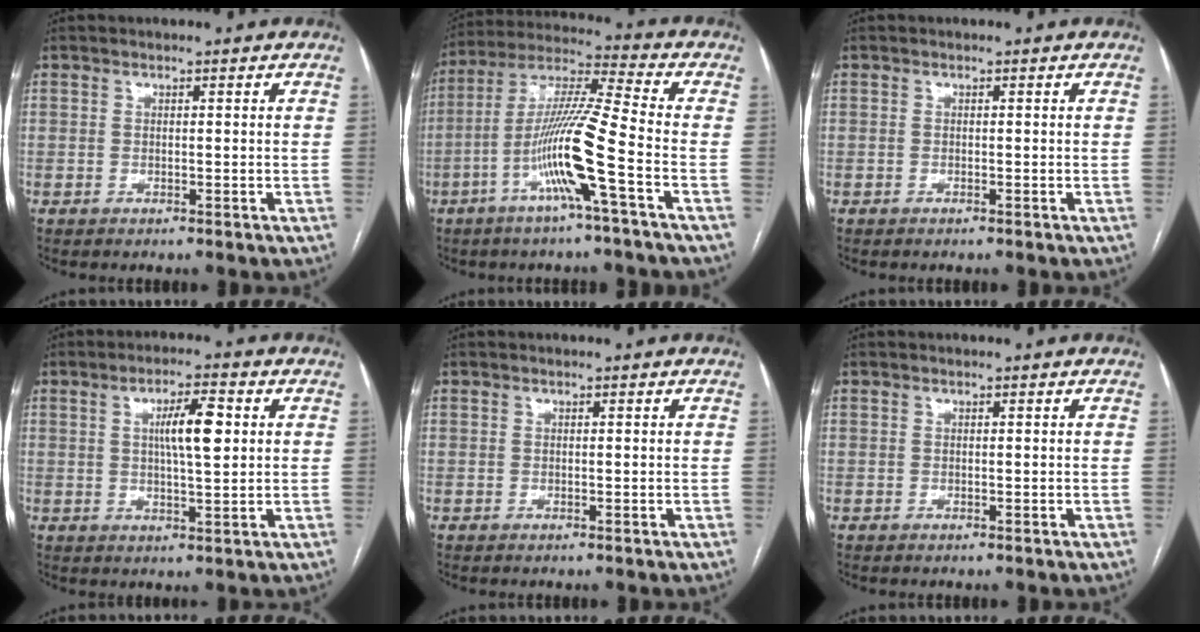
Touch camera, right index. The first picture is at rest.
{"total": 13.3, "force": [-4.8, -1.1, 12.4], "torque": [-0.240, 0.004, -0.098]}
{"total": 0.0}
{"total": 6.7, "force": [1.5, 1.1, 6.5], "torque": [-0.112, 0.010, 0.026]}
{"total": 0.0}
{"total": 0.0}